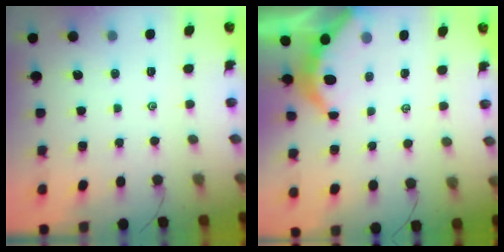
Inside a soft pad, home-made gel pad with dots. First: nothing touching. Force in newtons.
{"total": 3.8, "press": 3.8, "slide": 0.4}